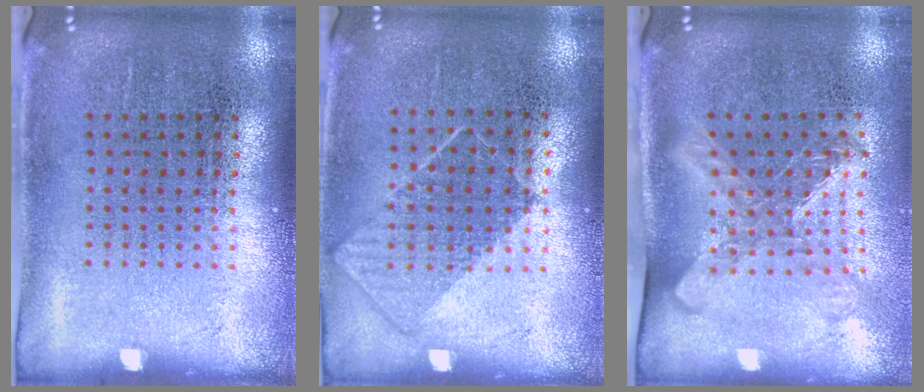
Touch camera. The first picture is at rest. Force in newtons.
{"total": 0.8, "press": 0.7, "slide": 0.5}
{"total": 1.6, "press": 1.3, "slide": 0.9}